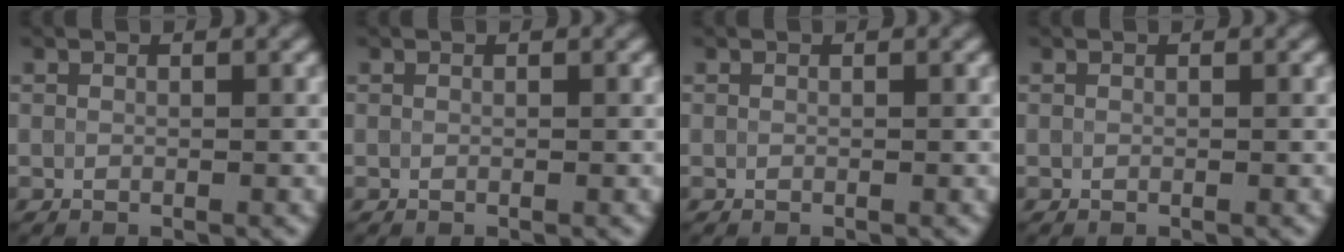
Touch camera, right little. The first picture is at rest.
{"total": 0.0}
{"total": 0.0}
{"total": 0.0}